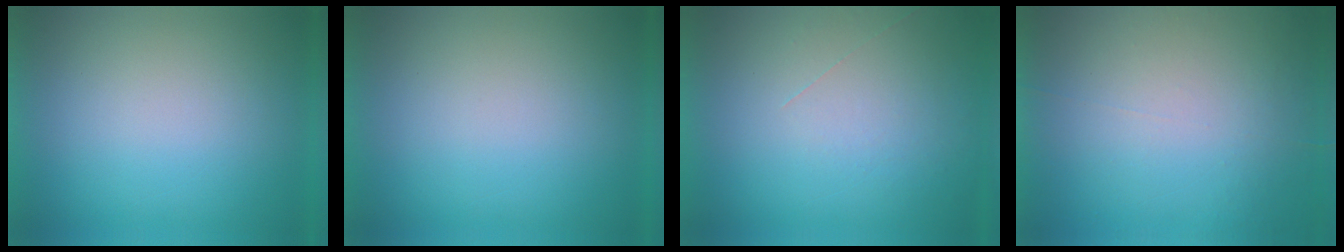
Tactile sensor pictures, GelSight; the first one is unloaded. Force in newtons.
{"total": 0.0}
{"total": 1.2}
{"total": 7.0}